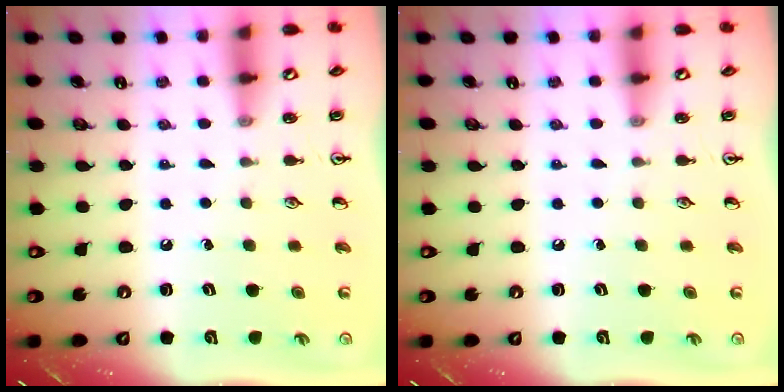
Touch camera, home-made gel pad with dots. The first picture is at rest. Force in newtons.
{"total": 0.0}